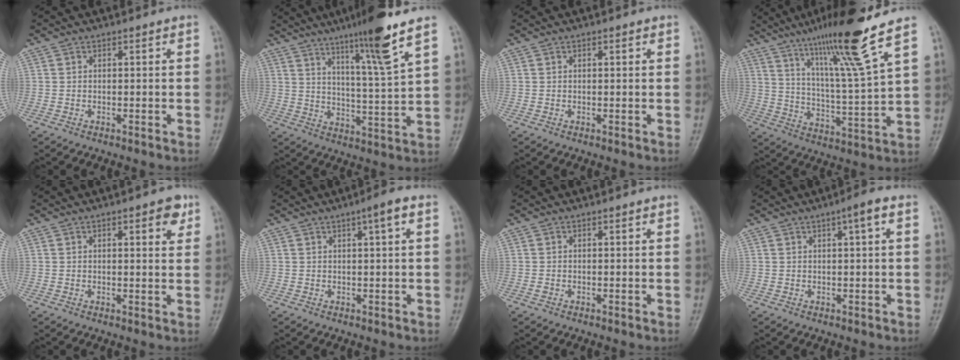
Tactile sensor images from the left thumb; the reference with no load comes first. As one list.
[{"total": 13.4, "force": [8.5, -0.5, 10.3], "torque": [-0.174, -0.048, 0.143]}, {"total": 0.9, "force": [0.4, 0.3, 0.7], "torque": [-0.011, 0.002, 0.004]}, {"total": 17.4, "force": [11.5, -0.5, 13.1], "torque": [-0.217, -0.058, 0.195]}, {"total": 4.5, "force": [2.2, 1.6, 3.7], "torque": [-0.038, -0.006, 0.025]}, {"total": 3.6, "force": [1.5, 0.3, 3.3], "torque": [-0.052, 0.004, 0.023]}, {"total": 0.7, "force": [0.0, 0.4, 0.6], "torque": [-0.008, 0.001, 0.003]}, {"total": 3.4, "force": [1.3, 0.3, 3.1], "torque": [-0.050, 0.006, 0.020]}]